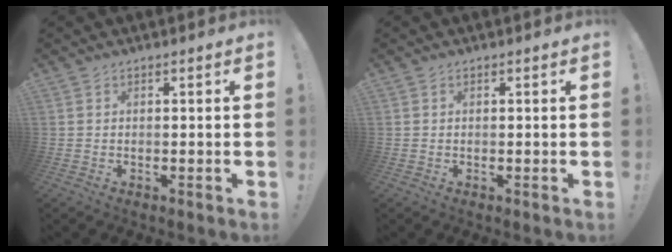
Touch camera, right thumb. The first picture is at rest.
{"total": 0.0}